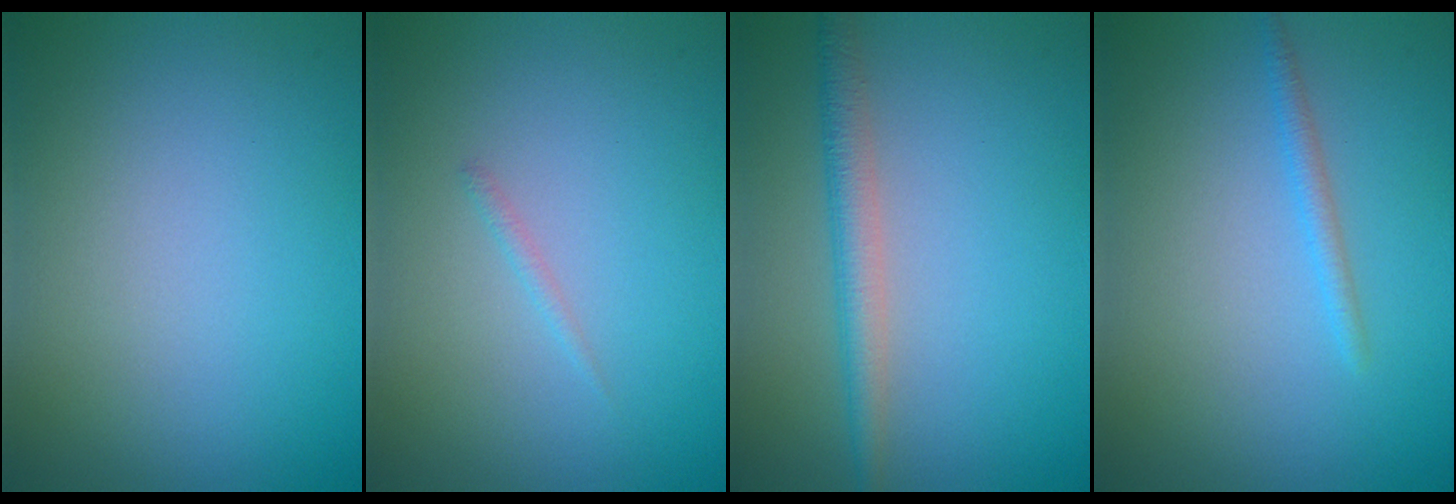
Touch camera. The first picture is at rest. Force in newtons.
{"total": 0.6, "press": 0.6, "slide": 0.1}
{"total": 2.7, "press": 2.7, "slide": 0.1}
{"total": 1.3, "press": 1.3, "slide": 0.0}